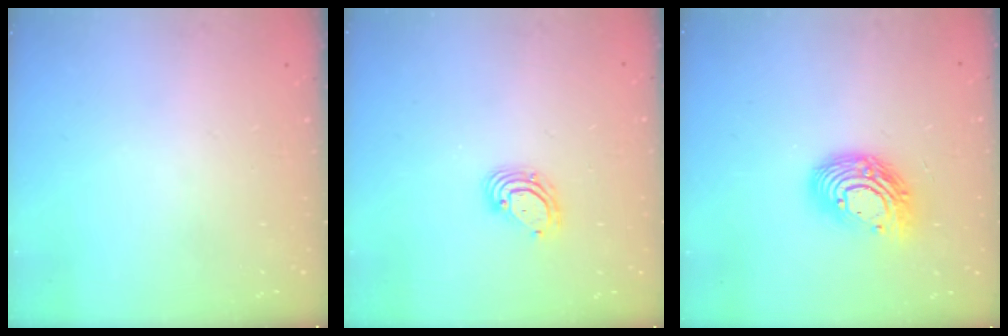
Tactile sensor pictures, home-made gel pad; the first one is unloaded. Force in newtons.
{"total": 5.6, "press": 5.6, "slide": 0.7}
{"total": 13.4, "press": 13.4, "slide": 1.0}